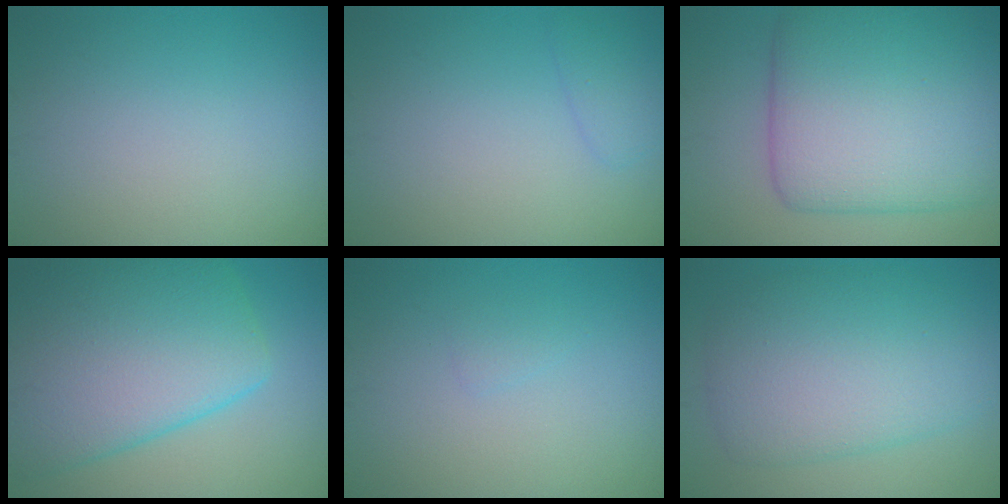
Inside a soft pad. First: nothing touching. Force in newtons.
{"total": 1.3, "press": 1.3, "slide": 0.2}
{"total": 11.1, "press": 11.1, "slide": 0.1}
{"total": 12.0, "press": 12.0, "slide": 0.5}
{"total": 0.6, "press": 0.6, "slide": 0.0}
{"total": 7.1, "press": 7.1, "slide": 0.3}